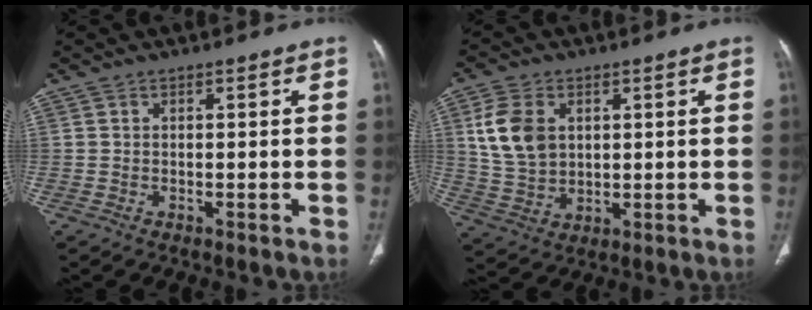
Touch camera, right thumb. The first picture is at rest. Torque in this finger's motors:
{"motor_torque": [0.31, 1.13, 0.91, 0.17, 0.13]}